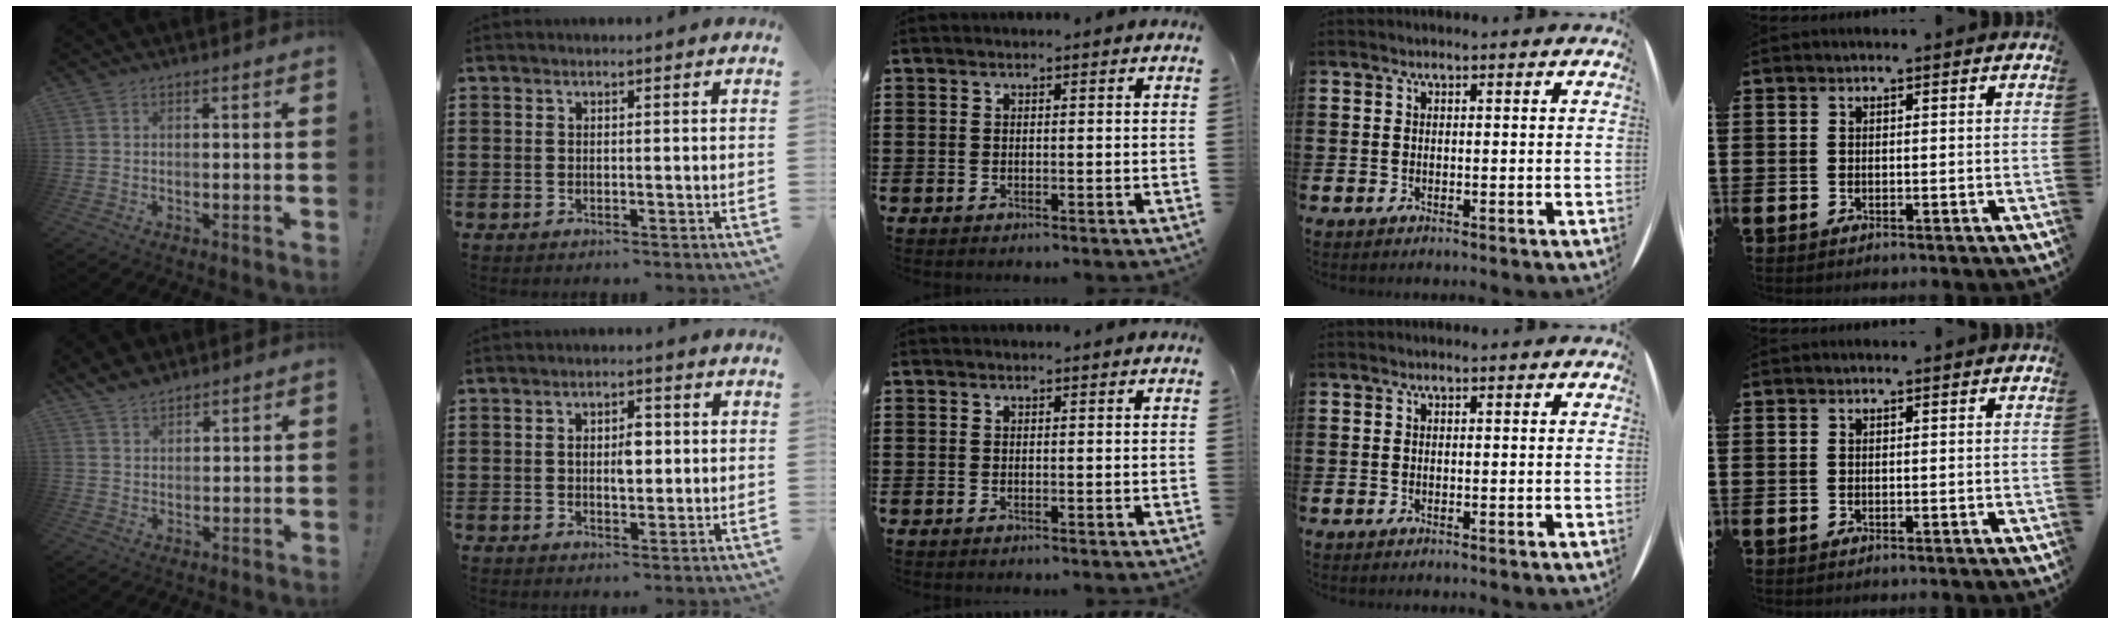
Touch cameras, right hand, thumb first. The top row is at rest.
{"thumb": {"total": 4.9, "force": [4.2, 2.2, 1.2], "torque": [-0.026, -0.024, 0.080]}, "index": {"total": 3.8, "force": [0.3, 1.7, 3.4], "torque": [-0.060, 0.002, 0.001]}}